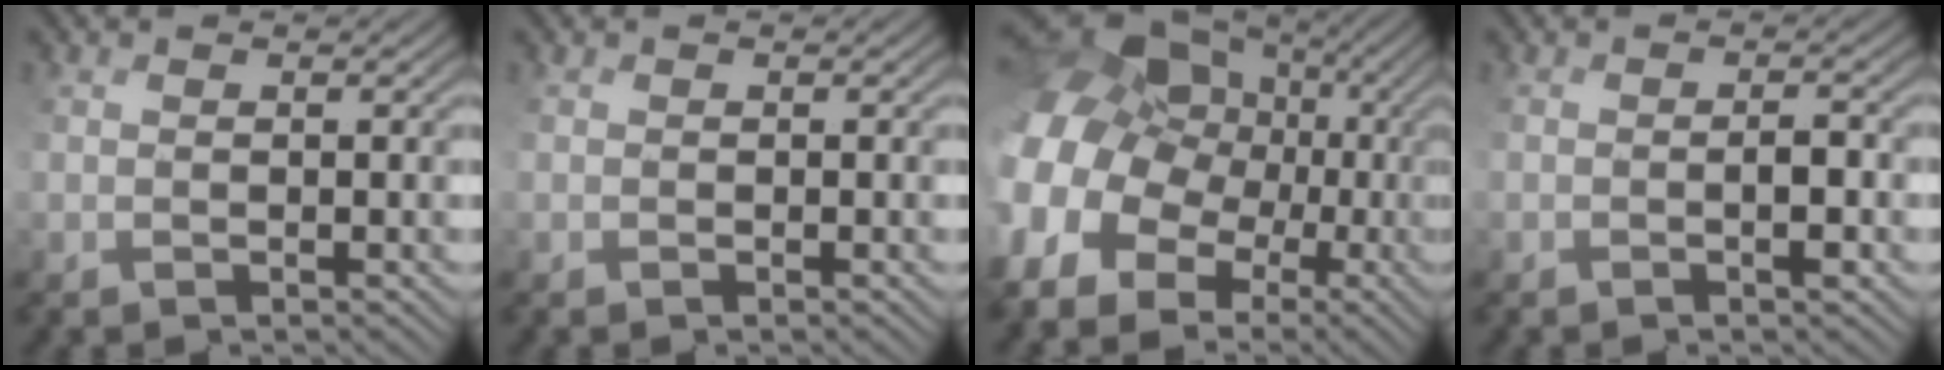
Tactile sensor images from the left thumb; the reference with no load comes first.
{"total": 0.6, "force": [-0.2, 0.5, 0.2], "torque": [-0.005, -0.002, -0.004]}
{"total": 16.7, "force": [-2.7, 13.6, 9.3], "torque": [-0.243, -0.015, -0.058]}
{"total": 2.5, "force": [-0.9, 0.8, 2.2], "torque": [-0.029, 0.006, -0.010]}